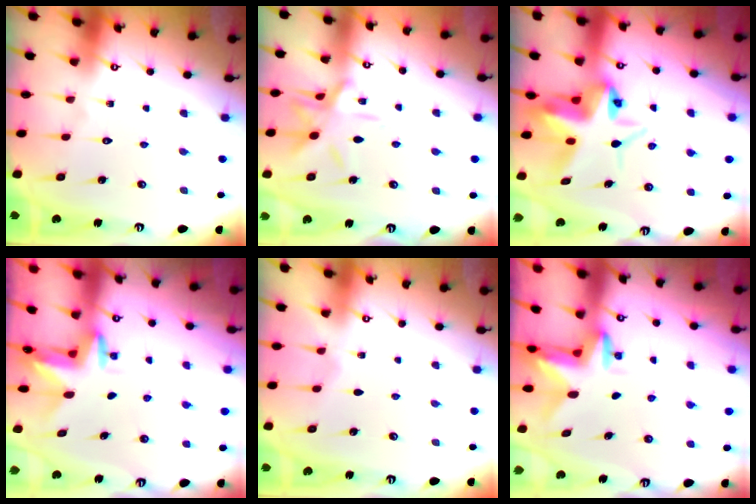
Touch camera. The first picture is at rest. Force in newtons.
{"total": 10.6, "press": 10.6, "slide": 0.6}
{"total": 8.0, "press": 7.8, "slide": 1.8}
{"total": 3.4, "press": 3.4, "slide": 0.3}
{"total": 3.8, "press": 2.9, "slide": 2.4}
{"total": 3.0, "press": 3.0, "slide": 0.3}